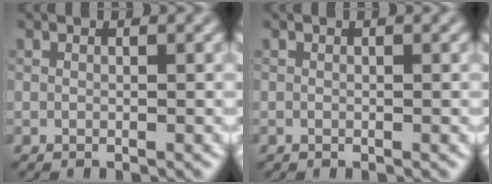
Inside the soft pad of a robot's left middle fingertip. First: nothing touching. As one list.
[{"total": 0.0}]